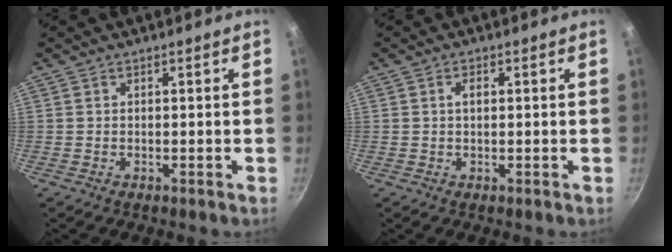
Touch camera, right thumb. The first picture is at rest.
{"total": 1.8, "force": [0.3, 1.0, 1.5], "torque": [-0.025, 0.003, 0.006]}